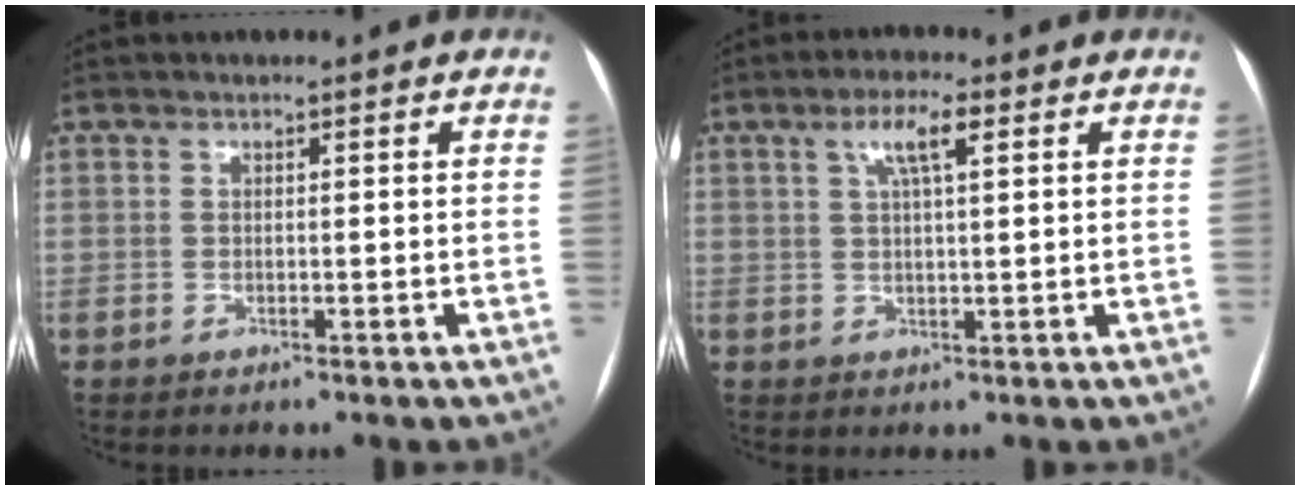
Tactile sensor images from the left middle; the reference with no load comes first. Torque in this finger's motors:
{"motor_torque": [0.71, -0.24, 0.09, 0.04]}